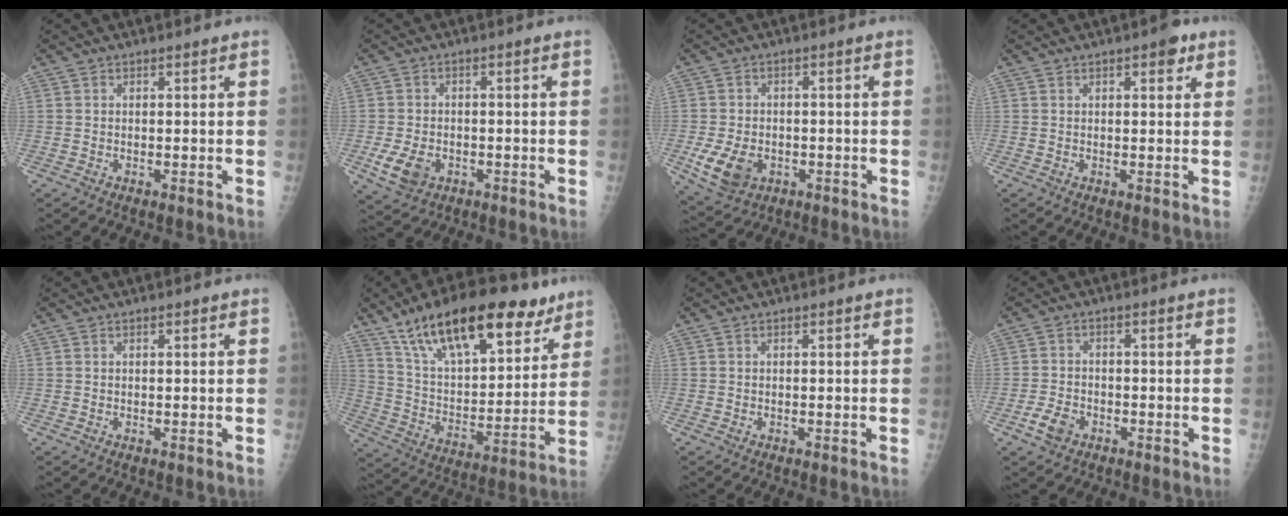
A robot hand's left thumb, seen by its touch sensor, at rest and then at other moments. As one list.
[{"total": 5.8, "force": [-2.3, 4.1, 3.4], "torque": [-0.063, 0.004, -0.035]}, {"total": 7.8, "force": [-2.7, 5.5, 4.8], "torque": [-0.085, 0.004, -0.037]}, {"total": 2.9, "force": [1.6, 1.3, 2.0], "torque": [-0.013, -0.003, 0.016]}, {"total": 0.0}, {"total": 26.1, "force": [16.5, 10.9, 17.0], "torque": [-0.241, -0.037, 0.276]}, {"total": 0.0}, {"total": 4.0, "force": [-2.4, 2.6, 1.9], "torque": [-0.035, 0.013, -0.042]}]